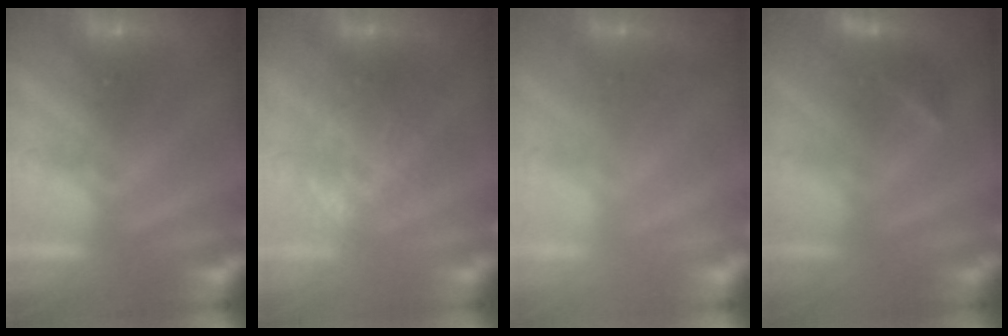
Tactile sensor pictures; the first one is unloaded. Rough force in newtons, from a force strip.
{"total": 2.4}
{"total": 2.3}
{"total": 2.4}